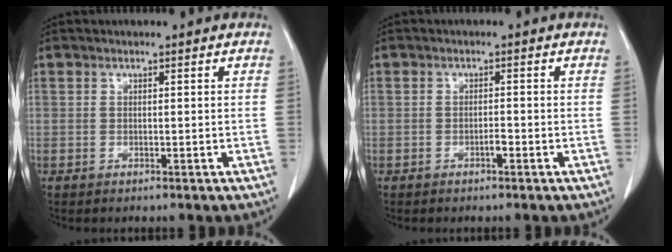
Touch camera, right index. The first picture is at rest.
{"total": 1.1, "force": [-0.6, 0.2, 0.8], "torque": [-0.014, 0.002, -0.011]}